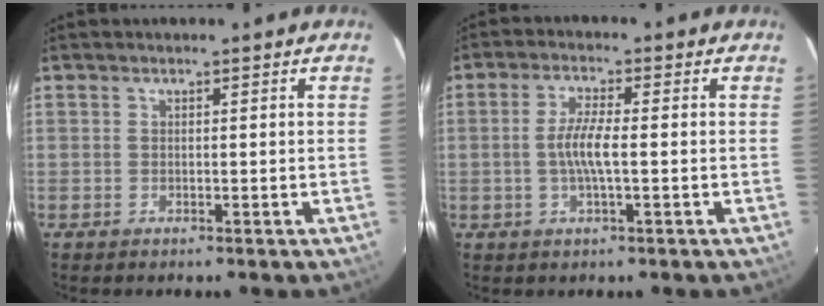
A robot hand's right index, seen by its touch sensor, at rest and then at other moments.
{"total": 5.2, "force": [-0.7, 0.7, 5.1], "torque": [-0.099, 0.001, -0.013]}